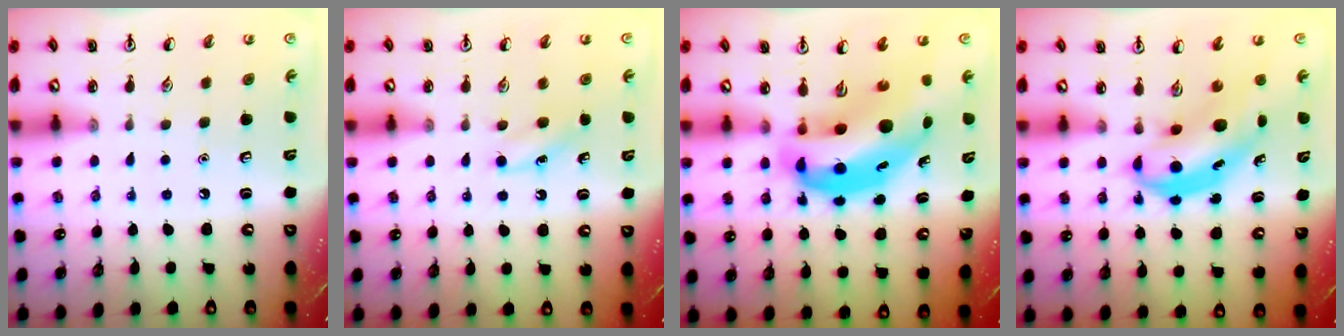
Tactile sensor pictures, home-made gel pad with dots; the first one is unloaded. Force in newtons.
{"total": 3.9, "press": 3.7, "slide": 1.3}
{"total": 13.4, "press": 12.9, "slide": 3.7}
{"total": 5.4, "press": 5.3, "slide": 0.8}